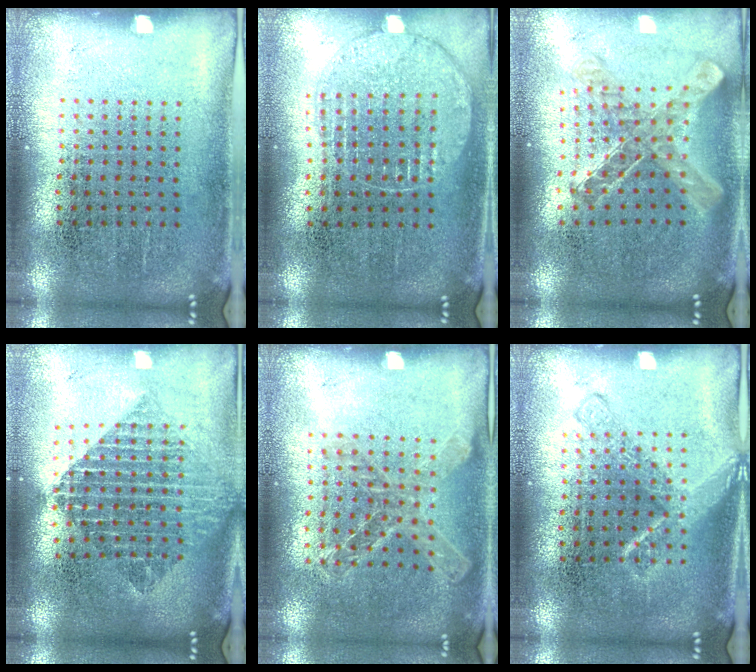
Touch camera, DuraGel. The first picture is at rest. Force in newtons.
{"total": 1.0, "press": 1.0, "slide": 0.1}
{"total": 0.9, "press": 0.9, "slide": 0.1}
{"total": 2.0, "press": 1.6, "slide": 1.3}
{"total": 1.2, "press": 1.2, "slide": 0.1}
{"total": 2.3, "press": 2.3, "slide": 0.5}